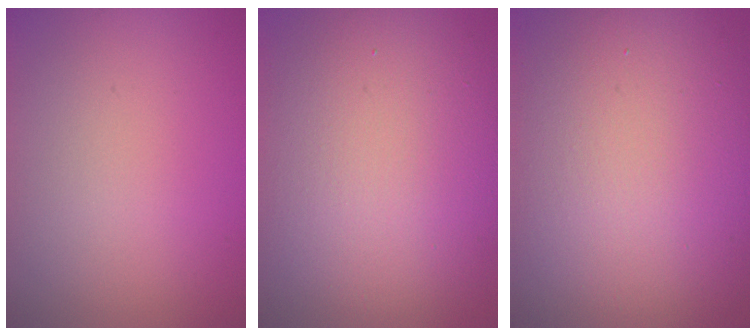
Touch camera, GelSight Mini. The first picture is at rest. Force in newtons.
{"total": 13.6, "press": 13.6, "slide": 0.7}
{"total": 16.4, "press": 16.4, "slide": 0.8}